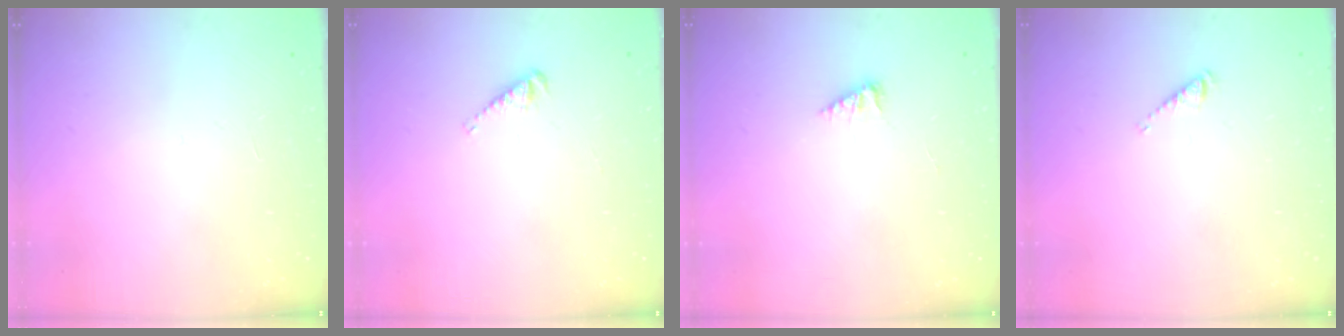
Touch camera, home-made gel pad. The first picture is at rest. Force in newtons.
{"total": 2.6, "press": 2.5, "slide": 0.4}
{"total": 2.2, "press": 2.2, "slide": 0.2}
{"total": 2.7, "press": 2.6, "slide": 0.5}